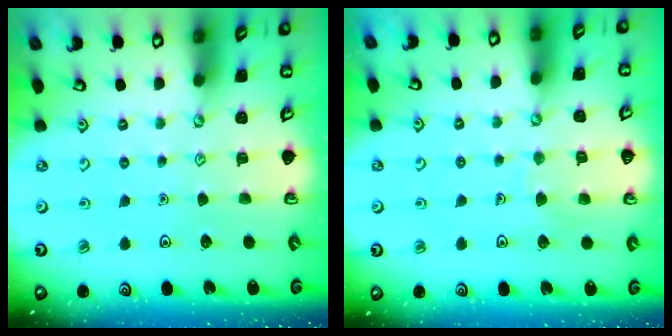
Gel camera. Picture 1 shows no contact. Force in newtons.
{"total": 4.4, "press": 4.4, "slide": 0.3}